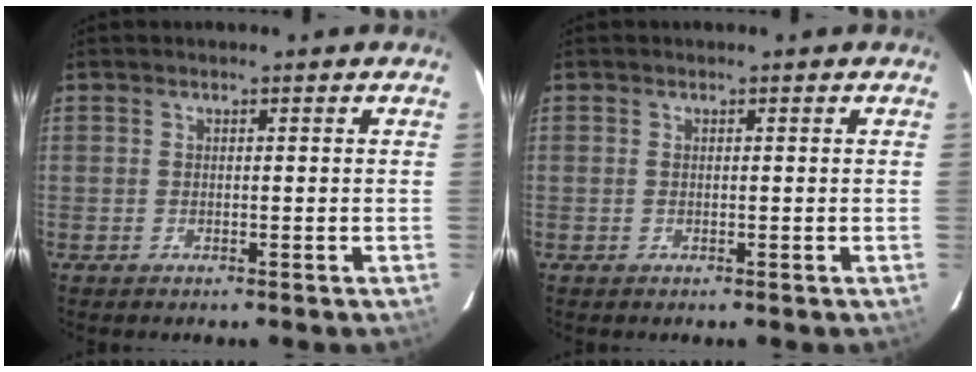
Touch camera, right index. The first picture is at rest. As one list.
[{"total": 0.0}]